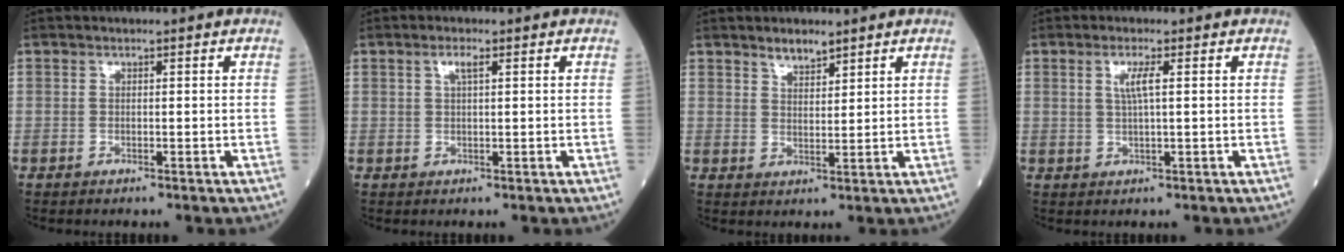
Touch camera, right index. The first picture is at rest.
{"total": 1.8, "force": [0.8, 0.2, 1.6], "torque": [-0.033, 0.003, 0.014]}
{"total": 2.9, "force": [2.4, 0.9, 1.2], "torque": [-0.023, -0.002, 0.044]}
{"total": 2.8, "force": [0.8, -0.1, 2.7], "torque": [-0.056, 0.001, 0.015]}